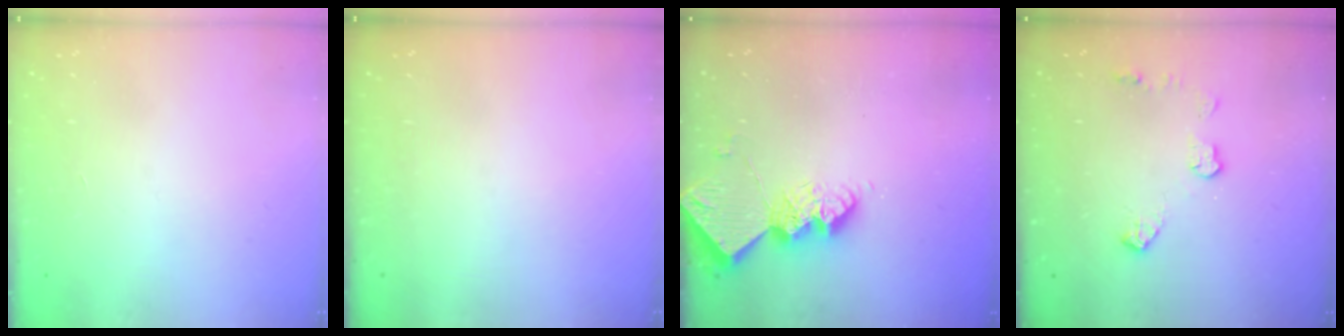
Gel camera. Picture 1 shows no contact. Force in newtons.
{"total": 0.0}
{"total": 11.2, "press": 11.1, "slide": 1.0}
{"total": 7.4, "press": 7.4, "slide": 0.3}